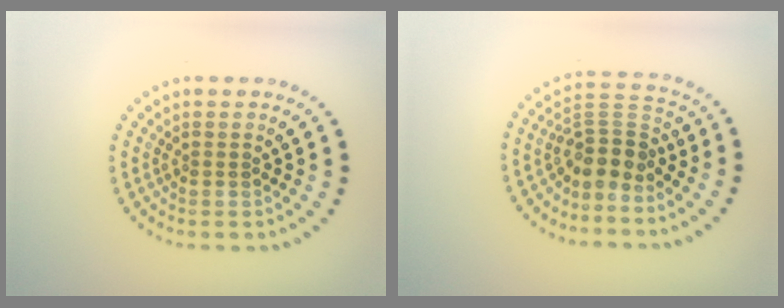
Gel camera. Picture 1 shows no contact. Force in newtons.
{"total": 3.8, "press": 3.3, "slide": 1.9}